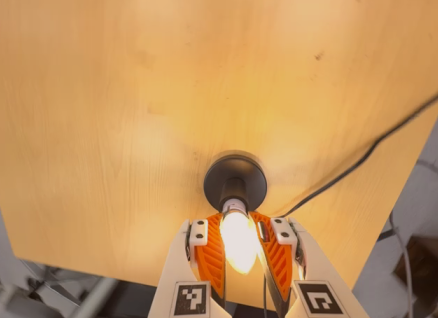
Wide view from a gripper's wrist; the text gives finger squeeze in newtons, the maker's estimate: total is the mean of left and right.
{"total": 26.6, "left": 28.0, "right": 25.1}